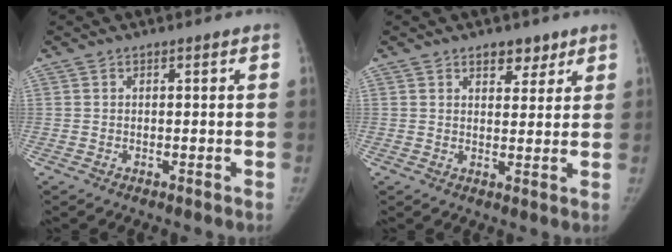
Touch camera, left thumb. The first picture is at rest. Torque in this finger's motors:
{"motor_torque": [0.06, -0.37, 0.41, -0.29, 0.11]}